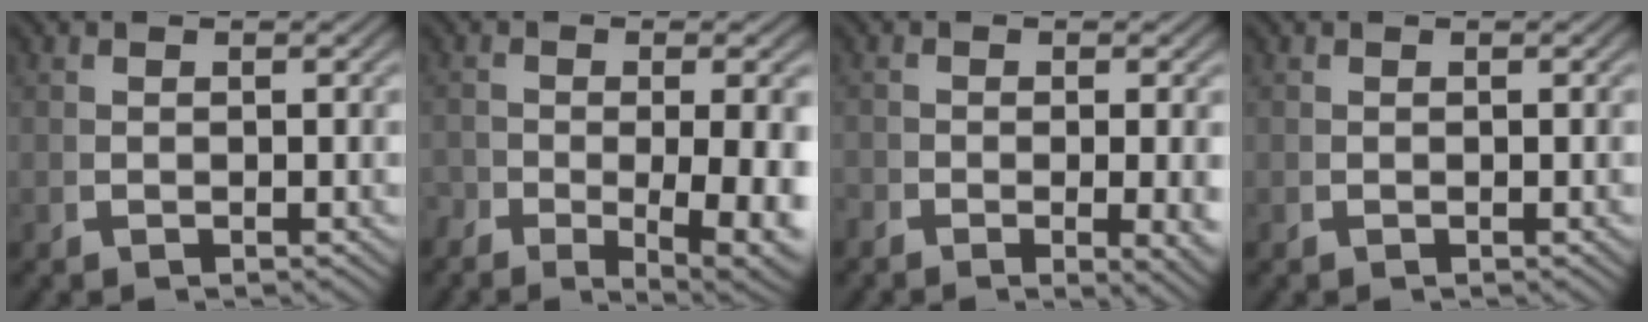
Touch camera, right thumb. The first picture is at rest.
{"total": 6.5, "force": [-2.3, 2.5, 5.5], "torque": [-0.079, -0.022, -0.025]}
{"total": 3.0, "force": [-0.9, 0.6, 2.8], "torque": [-0.037, -0.009, -0.011]}
{"total": 0.0}